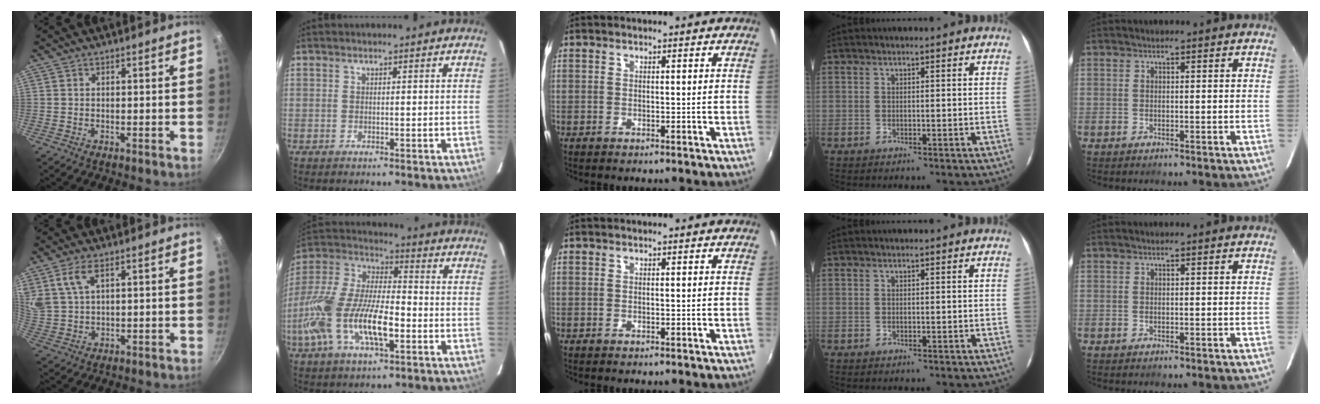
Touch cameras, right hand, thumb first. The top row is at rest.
{"thumb": {"total": 6.2, "force": [3.1, 2.8, 4.6], "torque": [-0.089, -0.005, 0.070]}, "index": {"total": 21.5, "force": [-6.9, 8.4, 18.6], "torque": [-0.390, -0.021, -0.130]}}